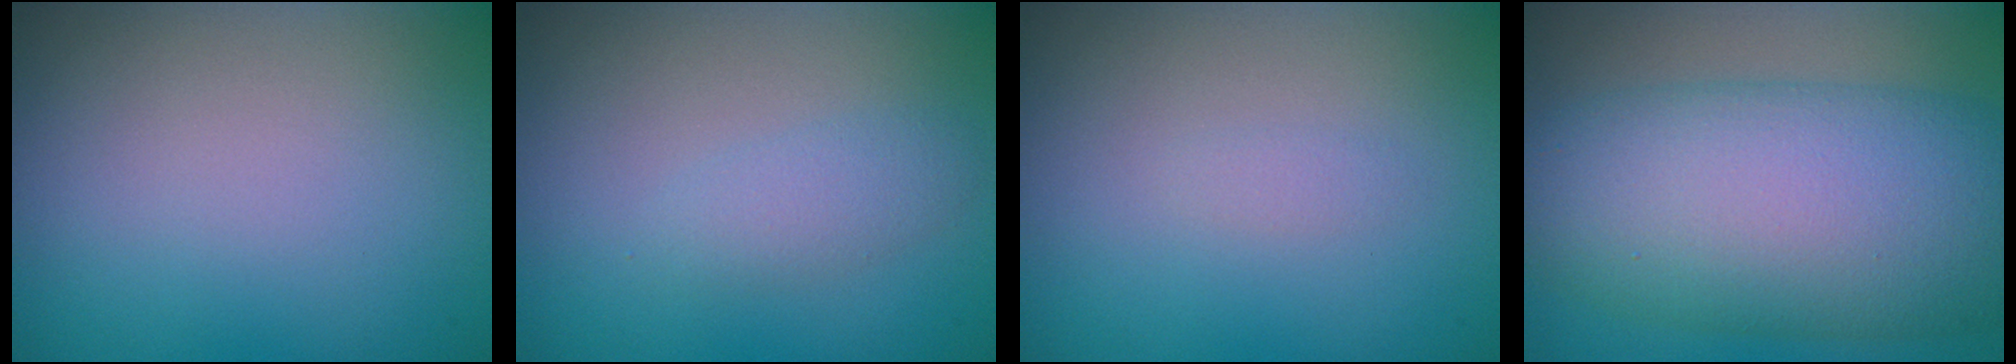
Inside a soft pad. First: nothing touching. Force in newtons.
{"total": 1.7, "press": 1.7, "slide": 0.0}
{"total": 0.5, "press": 0.5, "slide": 0.0}
{"total": 12.8, "press": 12.8, "slide": 0.2}